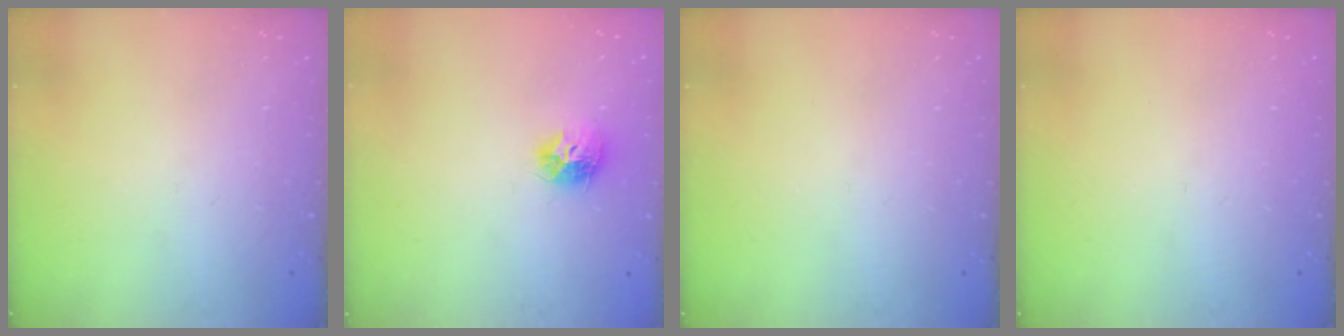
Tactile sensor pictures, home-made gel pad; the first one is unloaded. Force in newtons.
{"total": 9.3, "press": 9.3, "slide": 0.3}
{"total": 0.0}
{"total": 0.0}